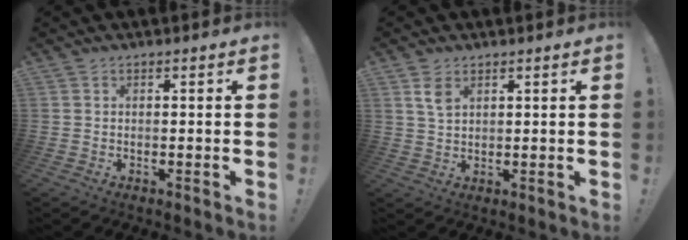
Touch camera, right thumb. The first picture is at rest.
{"total": 4.3, "force": [2.1, 2.3, 2.9], "torque": [-0.036, -0.010, 0.036]}